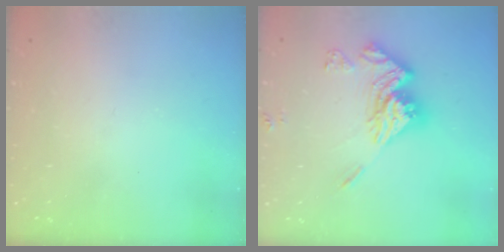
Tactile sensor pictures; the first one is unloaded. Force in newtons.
{"total": 15.7, "press": 15.6, "slide": 1.7}